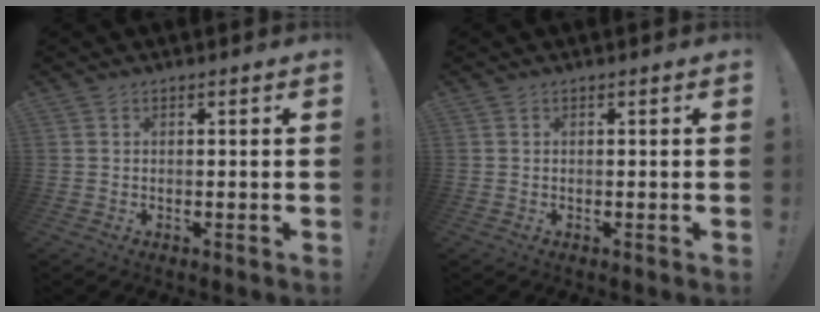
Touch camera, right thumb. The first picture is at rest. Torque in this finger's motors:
{"motor_torque": [0.00, 0.00, 0.00, 0.00, 0.02]}